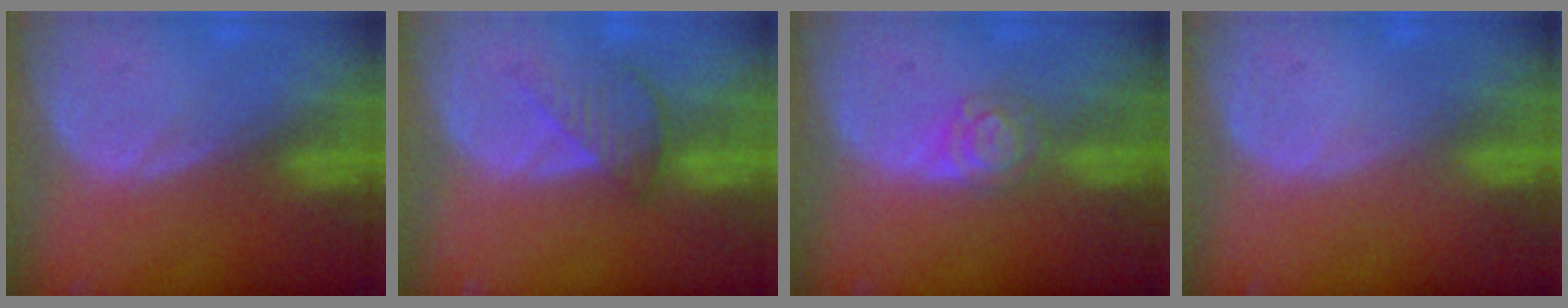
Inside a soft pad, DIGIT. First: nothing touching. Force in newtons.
{"total": 4.3, "press": 4.0, "slide": 1.6}
{"total": 3.9, "press": 3.8, "slide": 0.6}
{"total": 0.0}